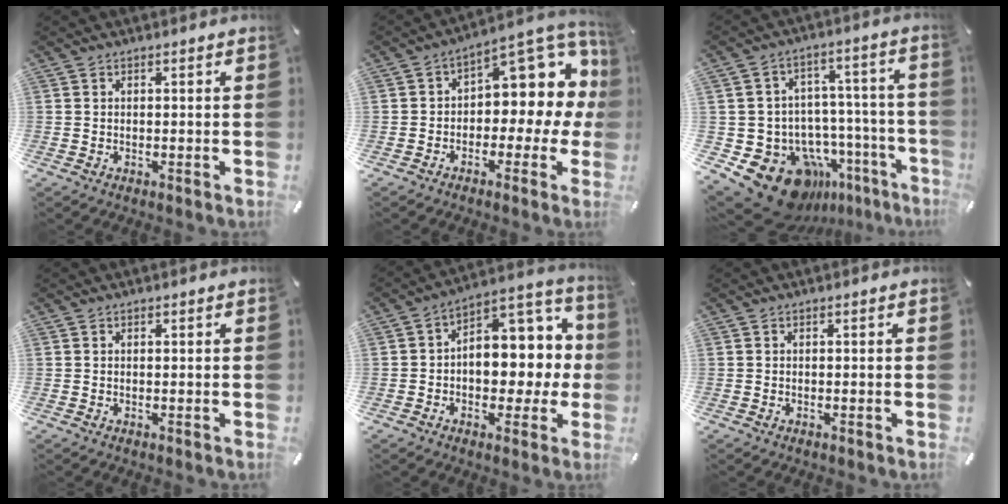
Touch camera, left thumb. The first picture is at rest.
{"total": 11.3, "force": [4.6, 6.4, 8.1], "torque": [-0.098, -0.048, 0.073]}
{"total": 17.5, "force": [-11.2, 10.9, 7.9], "torque": [-0.123, 0.058, -0.167]}
{"total": 0.0}
{"total": 11.6, "force": [0.7, 8.8, 7.5], "torque": [-0.073, -0.020, 0.016]}
{"total": 0.0}